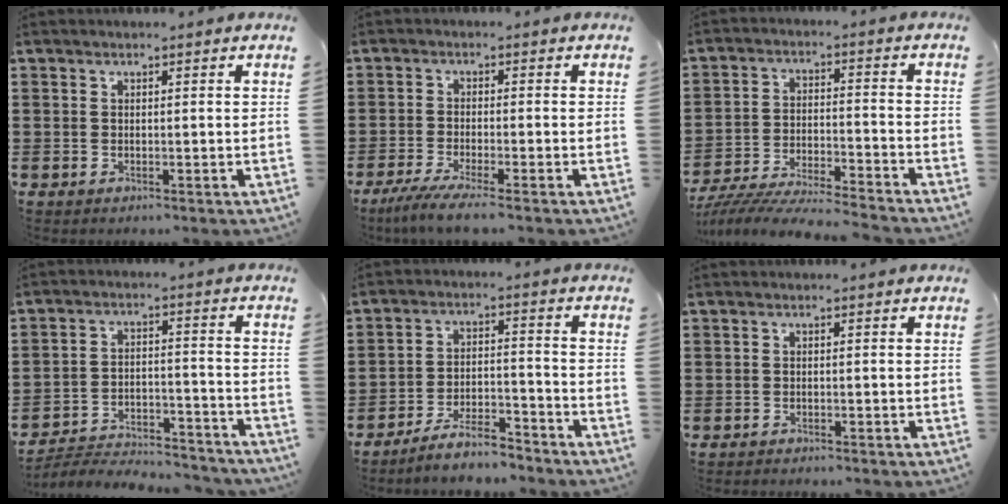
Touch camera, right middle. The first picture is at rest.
{"total": 3.9, "force": [-3.2, -0.4, 2.1], "torque": [-0.057, -0.021, -0.065]}
{"total": 6.8, "force": [-6.6, 0.0, 1.6], "torque": [-0.032, -0.002, -0.130]}
{"total": 5.3, "force": [-5.1, 0.7, 1.0], "torque": [-0.024, 0.006, -0.105]}
{"total": 6.5, "force": [-5.9, 0.8, 2.6], "torque": [-0.053, 0.001, -0.114]}
{"total": 0.8, "force": [-0.8, 0.0, -0.1], "torque": [-0.001, 0.000, -0.017]}